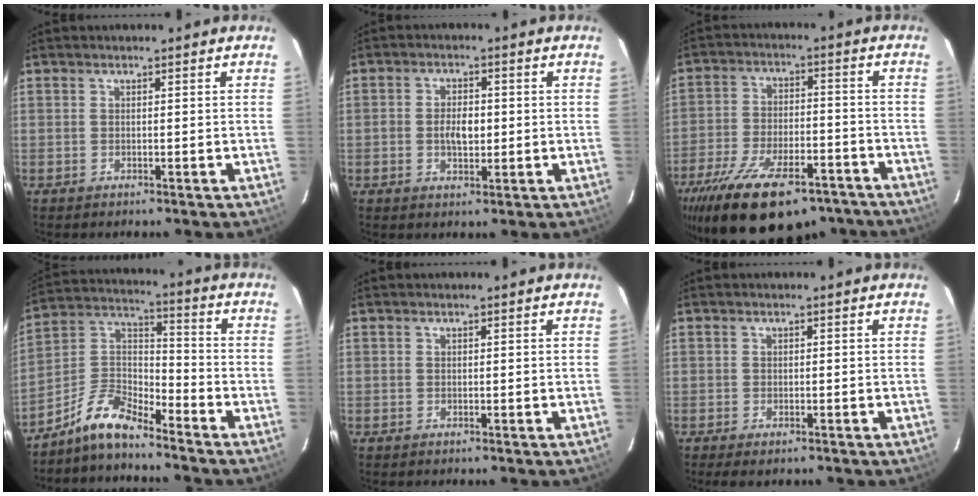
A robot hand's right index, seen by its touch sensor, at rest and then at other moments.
{"total": 4.5, "force": [-0.4, 2.6, 3.6], "torque": [-0.066, 0.004, -0.005]}
{"total": 23.8, "force": [-17.1, 9.8, 13.3], "torque": [-0.258, -0.023, -0.253]}
{"total": 9.3, "force": [-7.8, 2.4, 4.4], "torque": [-0.110, 0.035, -0.165]}
{"total": 0.0}
{"total": 2.4, "force": [-1.8, 1.0, 1.4], "torque": [-0.028, -0.010, -0.029]}